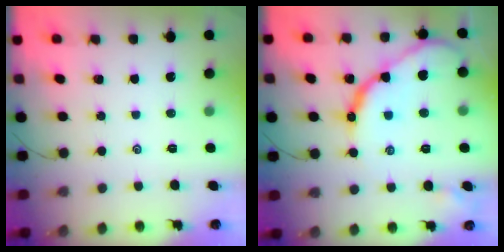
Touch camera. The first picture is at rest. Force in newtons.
{"total": 13.5, "press": 13.5, "slide": 0.6}